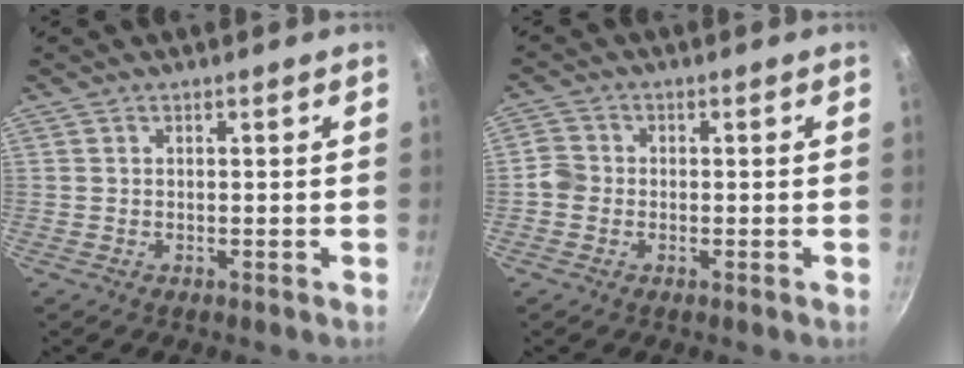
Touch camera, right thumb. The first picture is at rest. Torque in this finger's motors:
{"motor_torque": [0.56, 0.94, 0.26, 0.28, 0.00]}